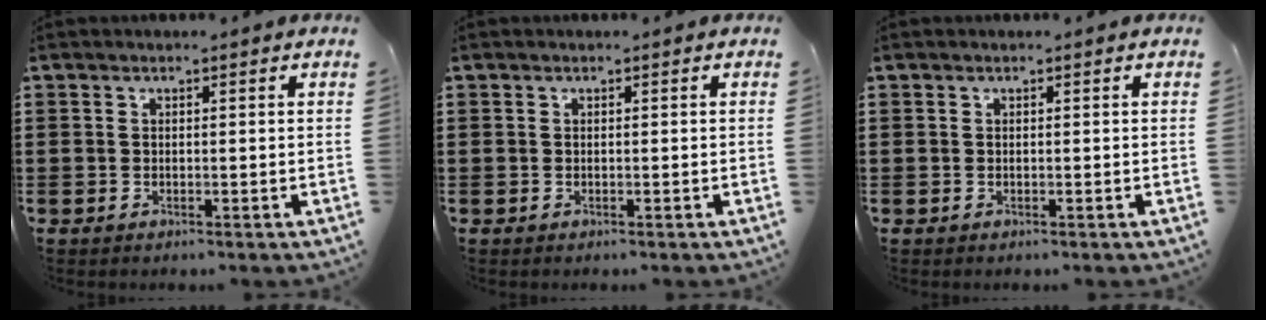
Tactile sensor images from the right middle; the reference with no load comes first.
{"total": 0.0}
{"total": 0.0}